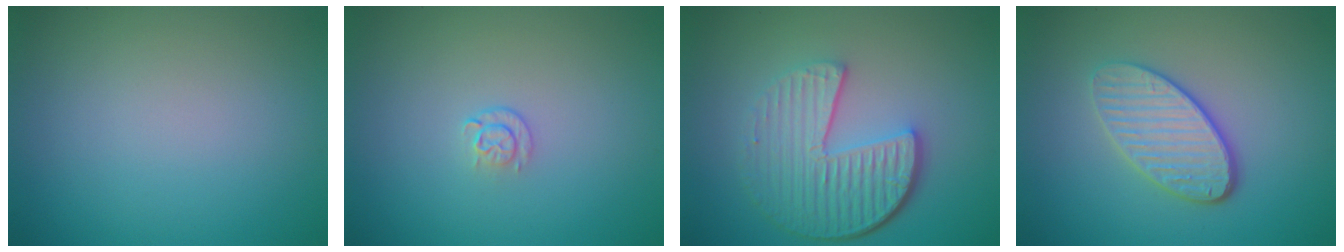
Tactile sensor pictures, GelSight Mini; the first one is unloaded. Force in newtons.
{"total": 1.1, "press": 0.6, "slide": 0.9}
{"total": 6.3, "press": 4.5, "slide": 4.5}
{"total": 4.0, "press": 3.3, "slide": 2.4}